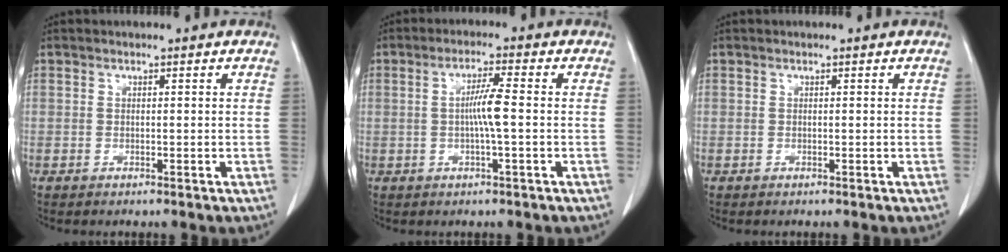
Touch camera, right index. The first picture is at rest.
{"total": 4.4, "force": [-0.3, -0.2, 4.4], "torque": [-0.083, 0.001, -0.006]}
{"total": 0.0}